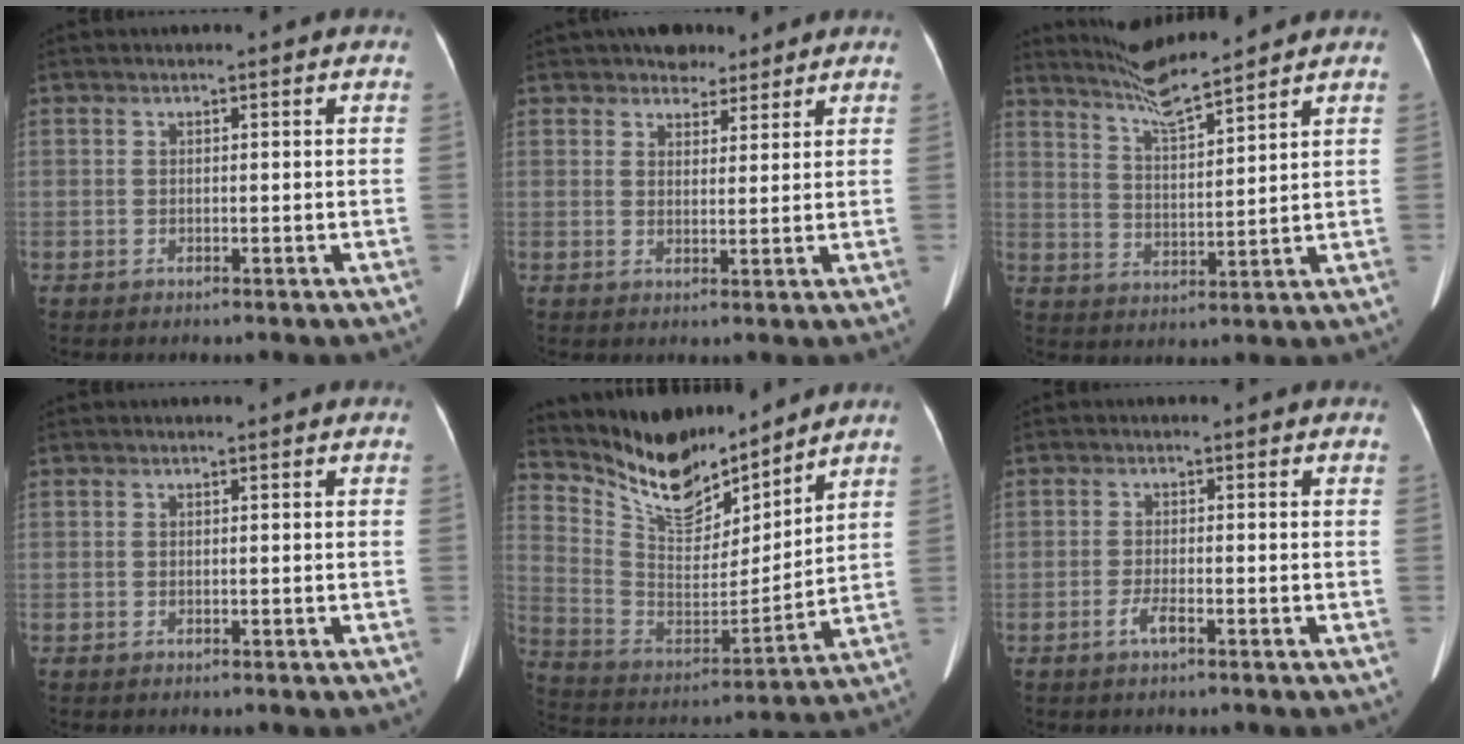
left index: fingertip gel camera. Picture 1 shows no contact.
{"total": 4.1, "force": [3.3, 2.2, 1.0], "torque": [-0.014, 0.008, 0.055]}
{"total": 8.0, "force": [7.4, -0.7, 3.0], "torque": [-0.064, 0.000, 0.140]}
{"total": 0.0}
{"total": 14.4, "force": [13.0, 3.6, 4.9], "torque": [-0.104, -0.010, 0.253]}
{"total": 1.9, "force": [-1.3, 0.1, 1.4], "torque": [-0.034, -0.004, -0.023]}